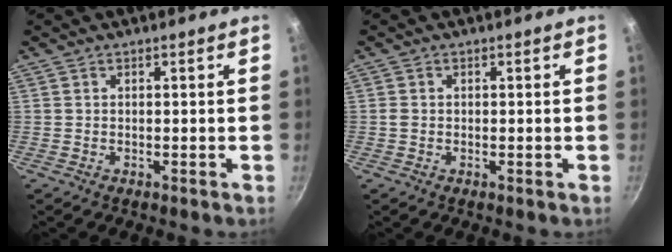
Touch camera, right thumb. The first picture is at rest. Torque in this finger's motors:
{"motor_torque": [0.31, -0.03, 0.30, -0.13, 0.01]}